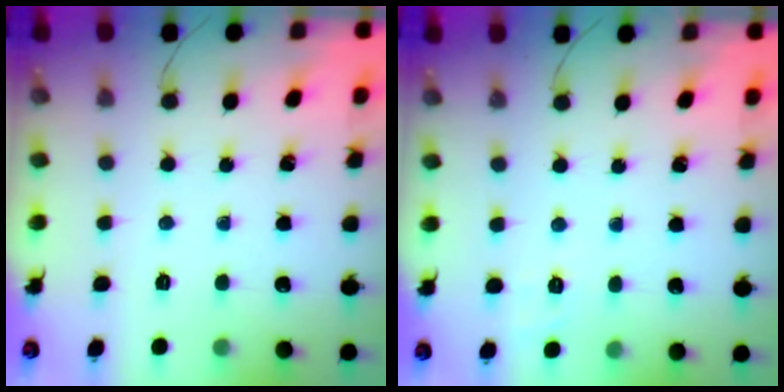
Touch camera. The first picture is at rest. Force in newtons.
{"total": 1.9, "press": 0.7, "slide": 1.7}